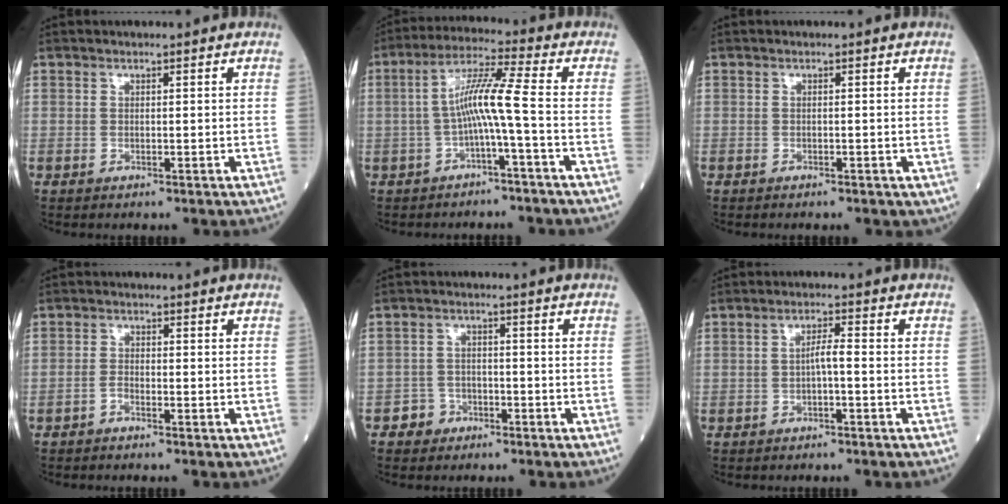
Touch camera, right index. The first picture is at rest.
{"total": 7.2, "force": [-1.5, -0.9, 6.9], "torque": [-0.132, 0.024, -0.027]}
{"total": 0.9, "force": [-0.6, 0.4, 0.5], "torque": [-0.008, 0.000, -0.004]}
{"total": 1.1, "force": [-0.9, 0.3, 0.6], "torque": [-0.010, 0.002, -0.019]}
{"total": 2.9, "force": [-1.8, 2.2, 0.0], "torque": [0.001, 0.012, -0.036]}
{"total": 2.2, "force": [-0.6, 0.2, 2.1], "torque": [-0.034, 0.004, -0.013]}